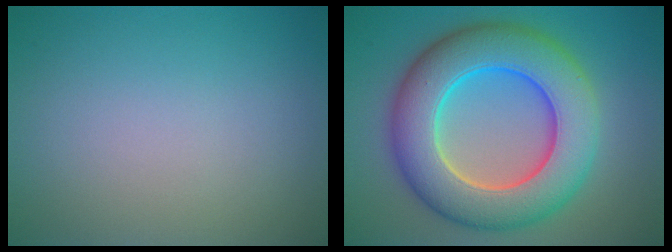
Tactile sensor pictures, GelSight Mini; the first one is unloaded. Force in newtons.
{"total": 11.3, "press": 11.3, "slide": 0.3}